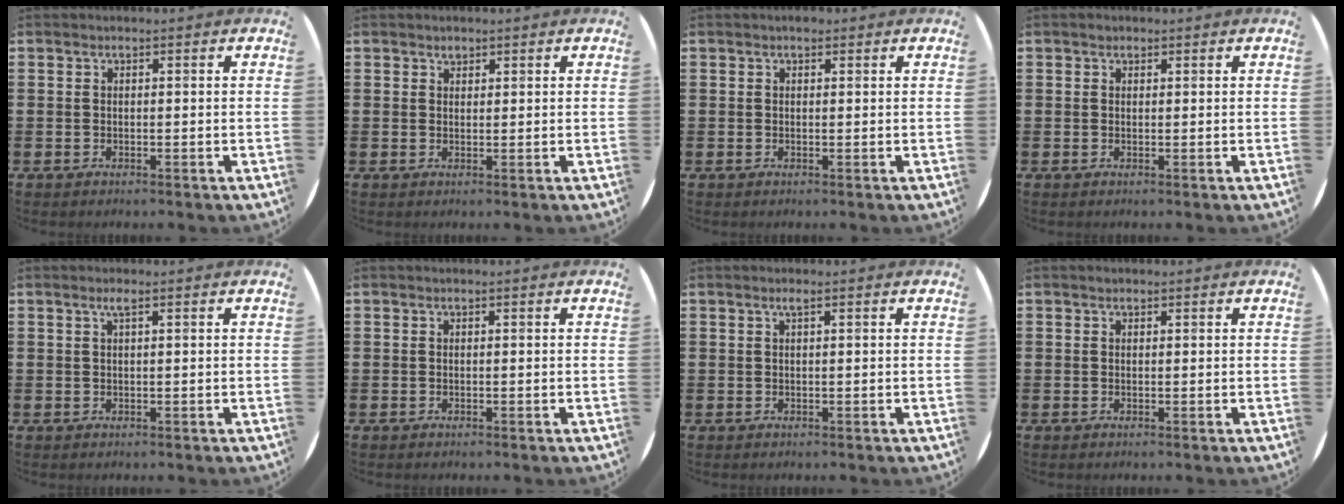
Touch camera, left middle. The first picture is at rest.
{"total": 1.0, "force": [0.9, 0.4, 0.0], "torque": [0.006, -0.001, 0.015]}
{"total": 0.6, "force": [0.5, 0.3, 0.0], "torque": [0.007, 0.000, 0.008]}
{"total": 0.6, "force": [0.4, 0.4, 0.0], "torque": [0.007, 0.000, 0.006]}
{"total": 1.1, "force": [0.5, 0.0, 1.0], "torque": [-0.019, 0.003, 0.008]}
{"total": 0.0}
{"total": 0.7, "force": [0.3, -0.1, 0.6], "torque": [-0.011, -0.001, 0.006]}
{"total": 0.0}